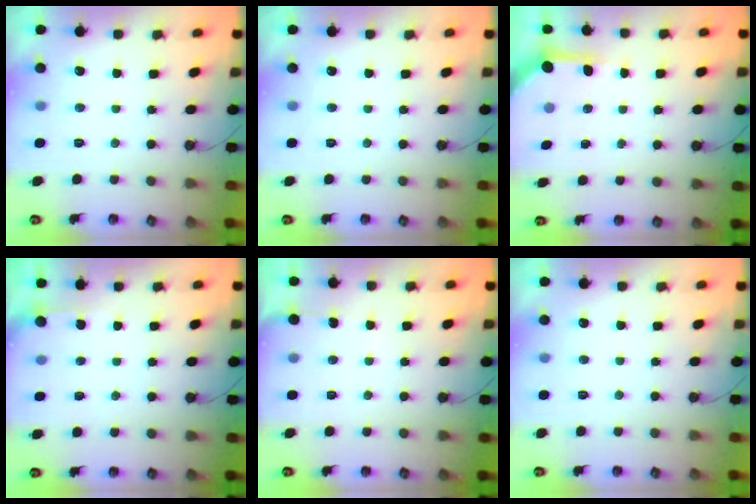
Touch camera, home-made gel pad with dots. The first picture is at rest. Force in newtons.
{"total": 0.0}
{"total": 4.0, "press": 4.0, "slide": 0.5}
{"total": 1.5, "press": 1.5, "slide": 0.2}
{"total": 2.5, "press": 2.5, "slide": 0.4}
{"total": 0.0}